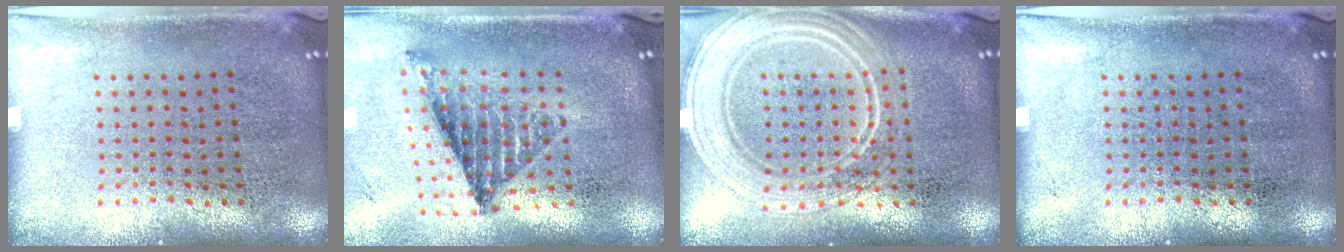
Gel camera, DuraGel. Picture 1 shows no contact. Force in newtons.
{"total": 1.0, "press": 0.9, "slide": 0.4}
{"total": 2.5, "press": 2.5, "slide": 0.4}
{"total": 0.0}